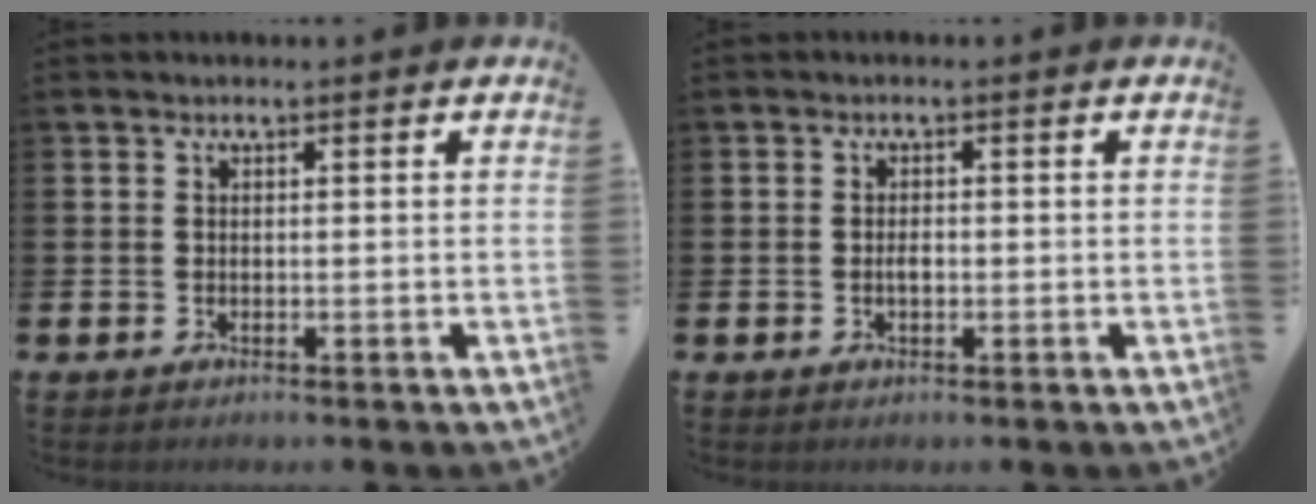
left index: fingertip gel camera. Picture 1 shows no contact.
{"total": 1.3, "force": [-0.2, 0.7, 1.0], "torque": [-0.005, -0.003, -0.008]}